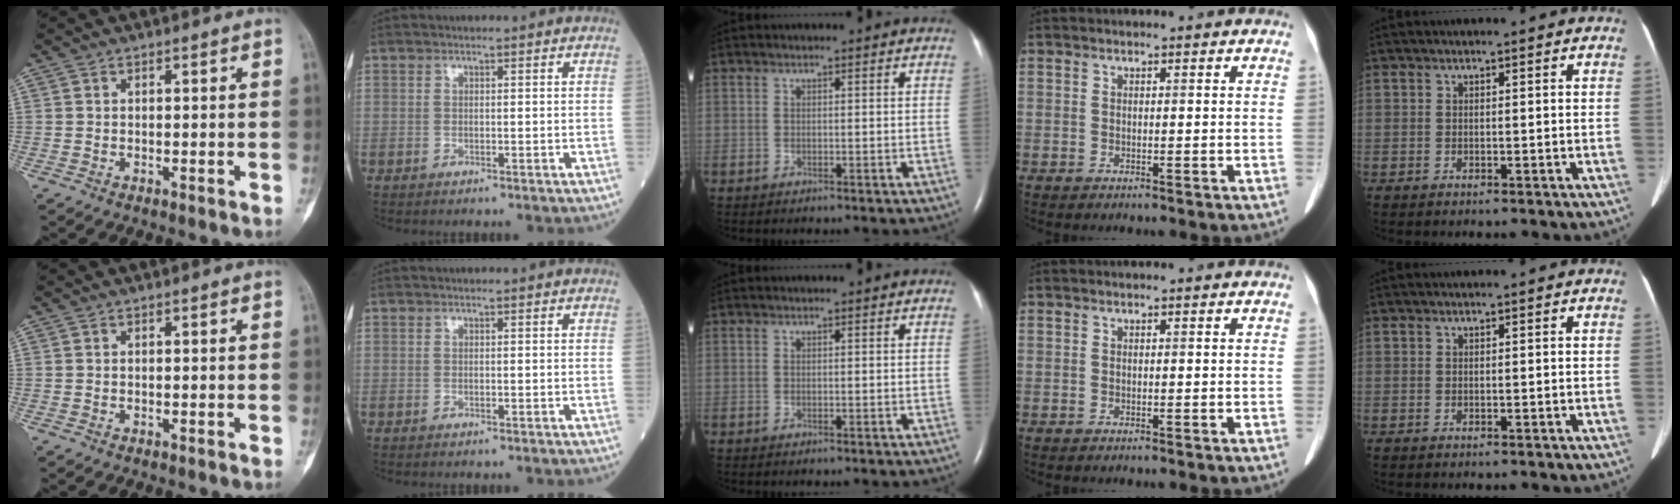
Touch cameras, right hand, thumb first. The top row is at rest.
{}